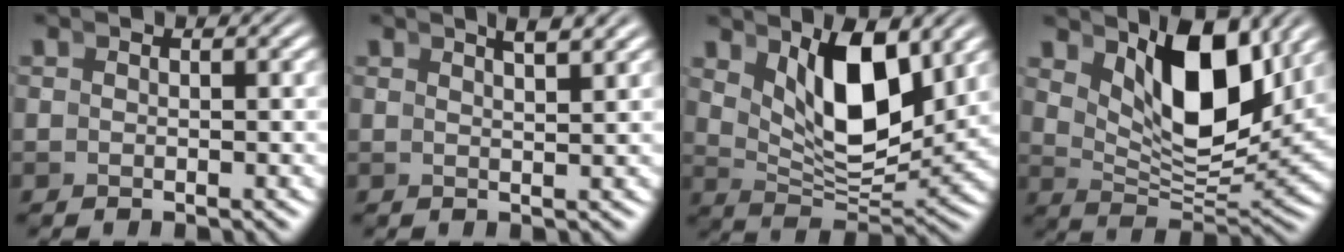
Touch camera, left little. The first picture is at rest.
{"total": 2.8, "force": [2.1, -1.0, 1.6], "torque": [-0.006, 0.009, 0.036]}
{"total": 6.7, "force": [2.6, 2.2, 5.7], "torque": [-0.085, -0.009, 0.048]}
{"total": 8.3, "force": [3.6, 2.8, 6.9], "torque": [-0.106, -0.008, 0.061]}